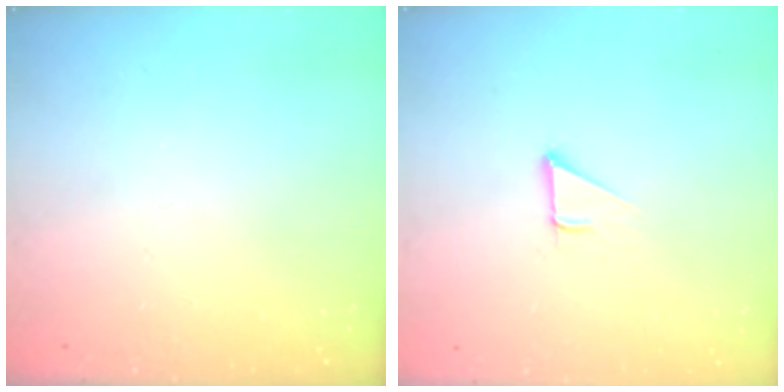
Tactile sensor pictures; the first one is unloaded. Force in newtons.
{"total": 1.6, "press": 1.6, "slide": 0.2}